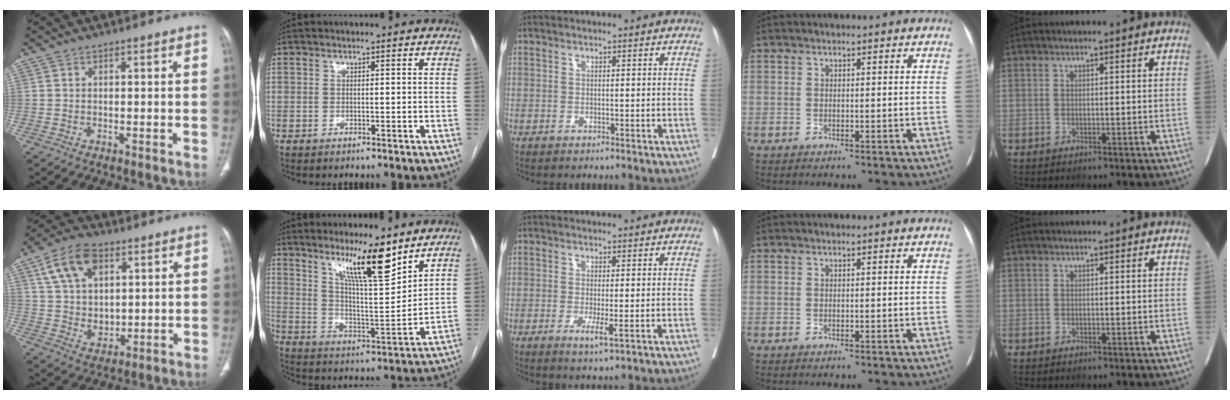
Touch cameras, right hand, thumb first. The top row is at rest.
{"thumb": {"total": 13.2, "force": [5.7, 8.5, 8.3], "torque": [-0.130, -0.015, 0.110]}, "index": {"total": 11.9, "force": [8.5, 0.8, 8.3], "torque": [-0.141, -0.013, 0.150]}, "middle": {"total": 2.7, "force": [-0.8, 0.1, 2.6], "torque": [-0.041, -0.008, -0.012]}}